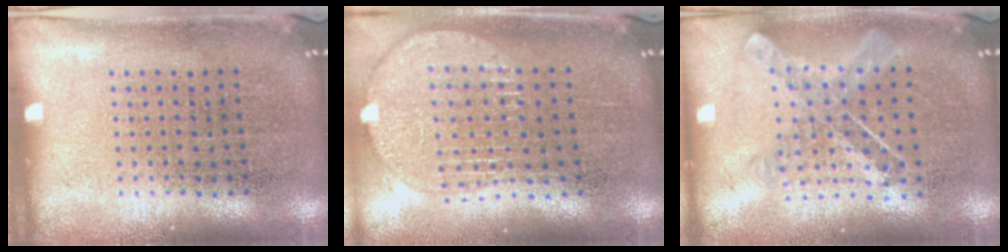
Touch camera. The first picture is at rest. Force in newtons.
{"total": 1.9, "press": 1.6, "slide": 1.1}
{"total": 0.9, "press": 0.9, "slide": 0.2}